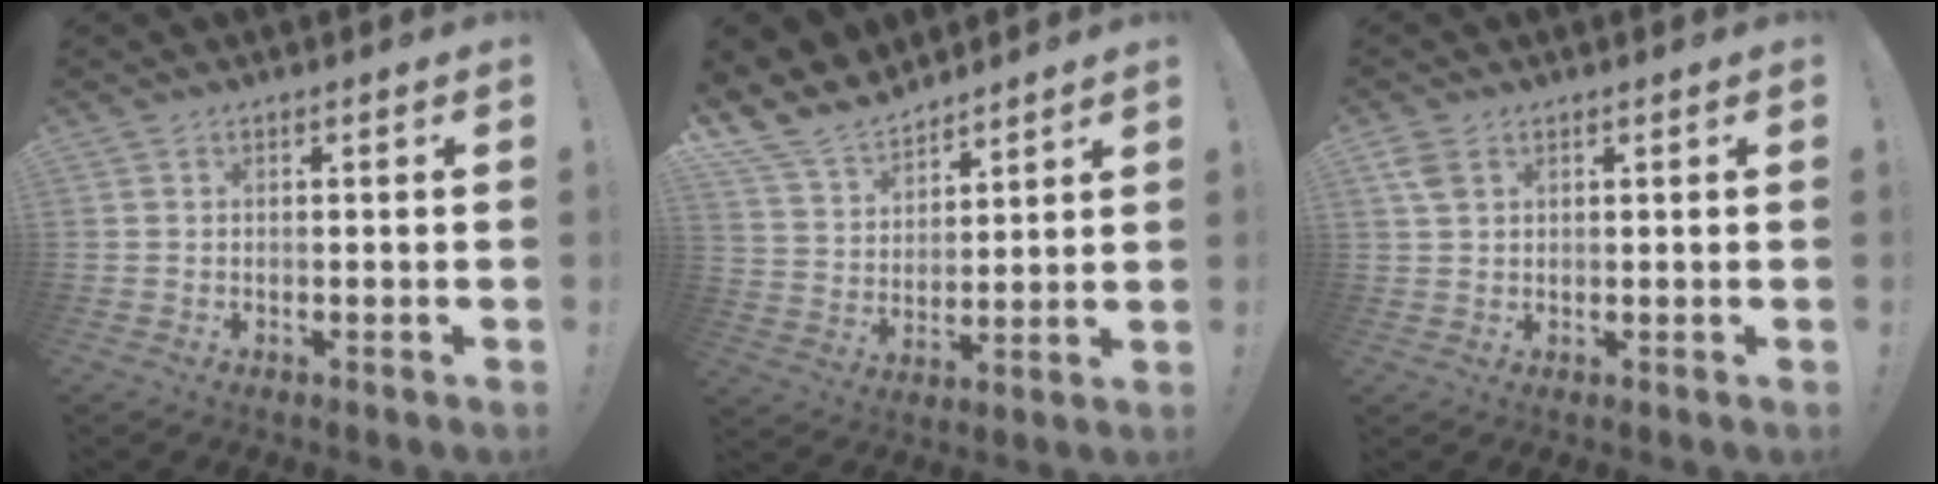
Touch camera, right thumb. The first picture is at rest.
{"total": 13.3, "force": [11.3, 6.4, 3.0], "torque": [-0.082, -0.085, 0.219]}
{"total": 3.9, "force": [1.8, 2.4, 2.4], "torque": [-0.042, -0.002, 0.036]}